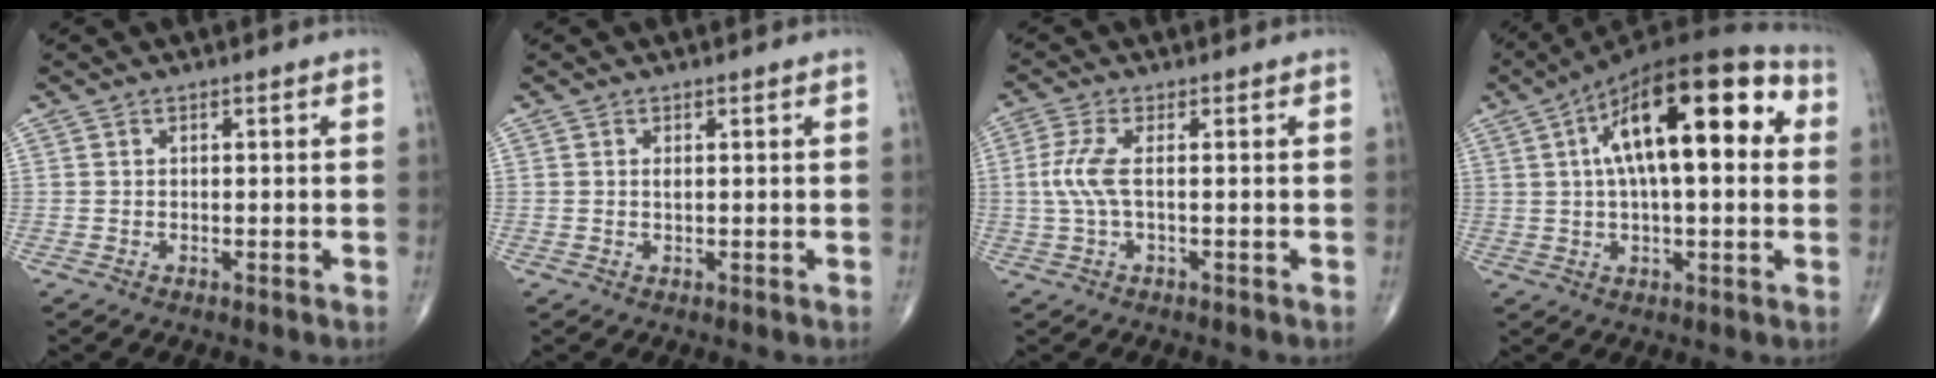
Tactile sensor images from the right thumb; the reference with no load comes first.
{"total": 0.5, "force": [0.2, 0.2, 0.5], "torque": [-0.010, -0.001, 0.003]}
{"total": 4.7, "force": [0.1, 1.2, 4.5], "torque": [-0.131, 0.004, -0.003]}
{"total": 22.0, "force": [5.0, 8.7, 19.6], "torque": [-0.303, 0.032, 0.066]}